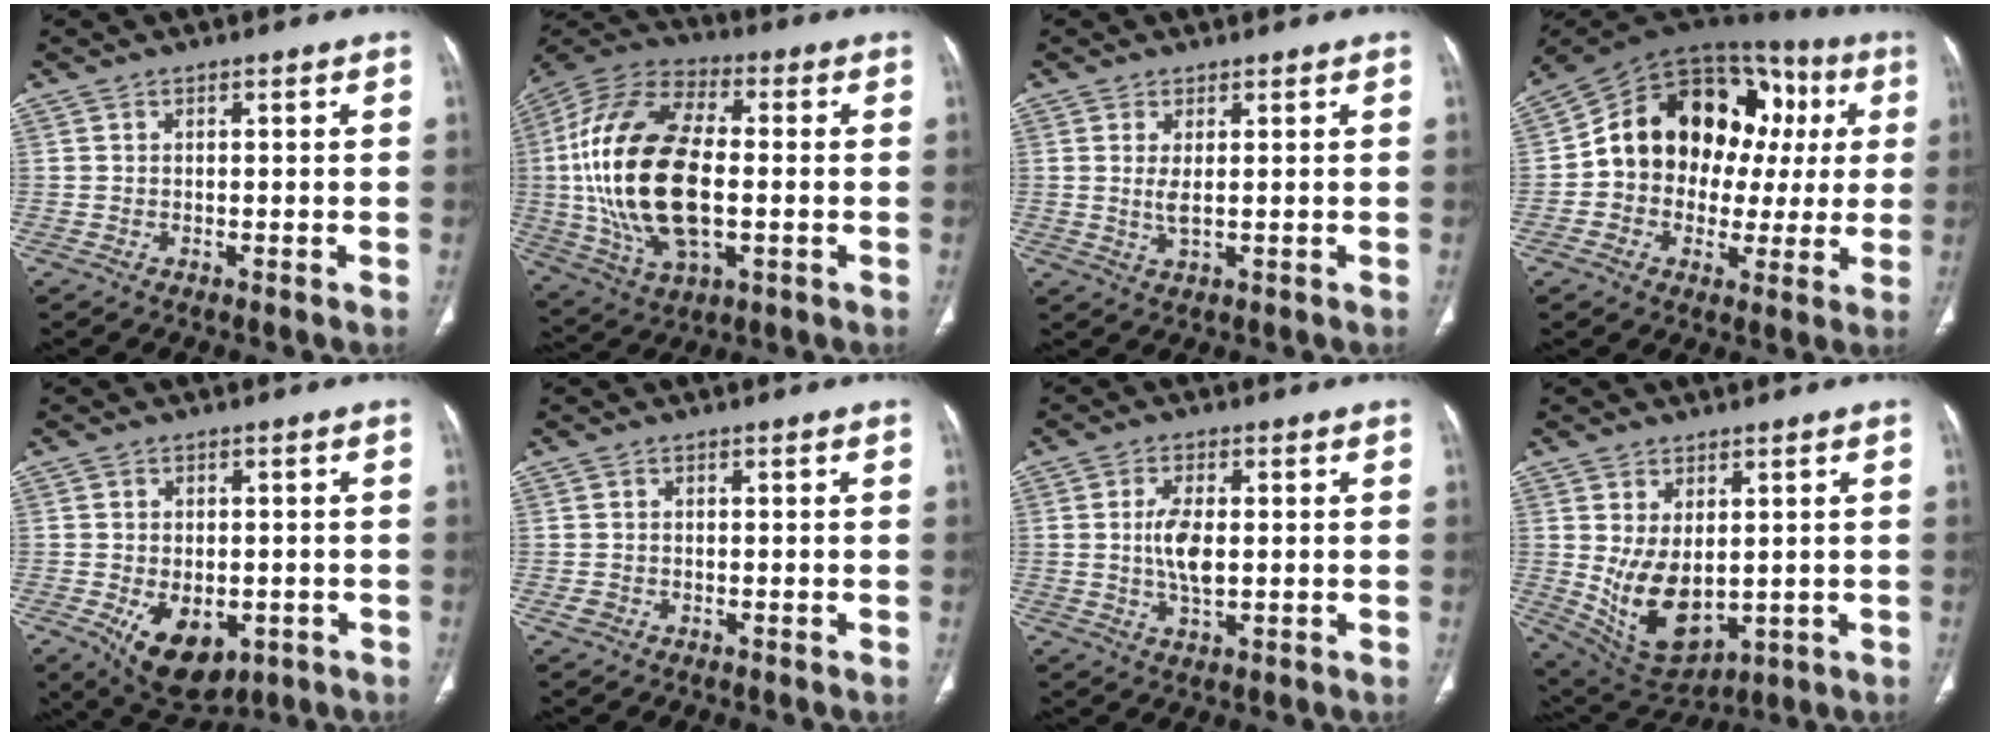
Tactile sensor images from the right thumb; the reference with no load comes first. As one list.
[{"total": 25.7, "force": [-0.9, 13.3, 22.0], "torque": [-0.452, 0.005, -0.013]}, {"total": 2.8, "force": [0.5, 0.7, 2.6], "torque": [-0.059, -0.011, 0.017]}, {"total": 22.5, "force": [2.7, 16.6, 14.9], "torque": [-0.180, 0.054, 0.040]}, {"total": 10.9, "force": [-3.9, 6.7, 7.7], "torque": [-0.100, 0.001, -0.041]}, {"total": 1.5, "force": [-0.5, 1.3, 0.6], "torque": [-0.011, 0.005, -0.008]}, {"total": 6.4, "force": [0.3, 2.9, 5.7], "torque": [-0.113, -0.005, 0.005]}, {"total": 12.0, "force": [0.0, 7.4, 9.5], "torque": [-0.154, -0.014, 0.035]}]